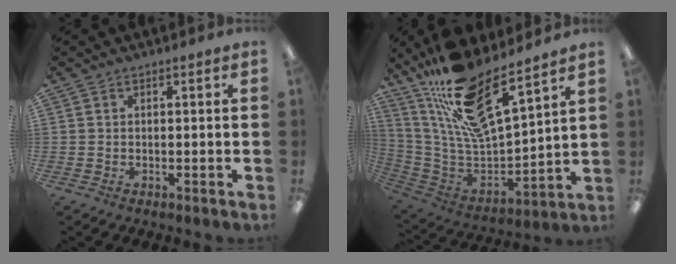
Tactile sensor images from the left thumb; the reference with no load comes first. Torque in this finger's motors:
{"motor_torque": [0.91, 0.27, 1.14, -1.63, 0.20]}